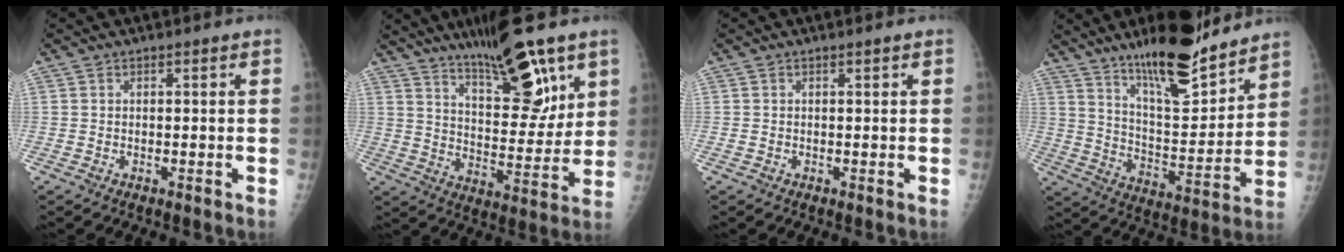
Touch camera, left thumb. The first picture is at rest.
{"total": 17.8, "force": [11.0, 5.5, 12.9], "torque": [-0.165, -0.062, 0.182]}
{"total": 0.6, "force": [0.2, 0.3, 0.5], "torque": [-0.008, 0.006, 0.006]}
{"total": 18.0, "force": [14.1, 4.7, 10.1], "torque": [-0.121, -0.102, 0.234]}